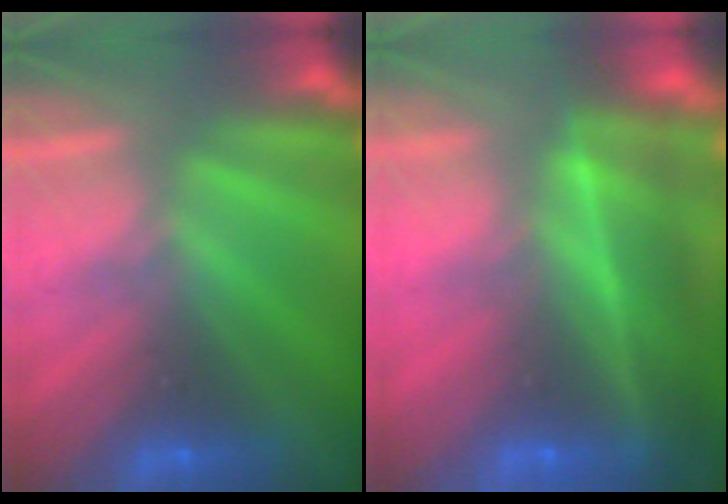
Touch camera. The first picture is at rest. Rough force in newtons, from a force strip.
{"total": 8.1}